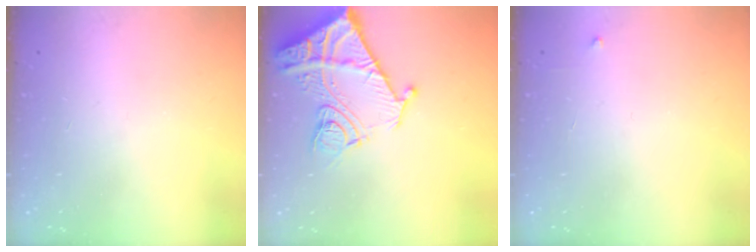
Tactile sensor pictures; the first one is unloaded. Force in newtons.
{"total": 17.2, "press": 17.1, "slide": 2.0}
{"total": 2.3, "press": 2.3, "slide": 0.3}